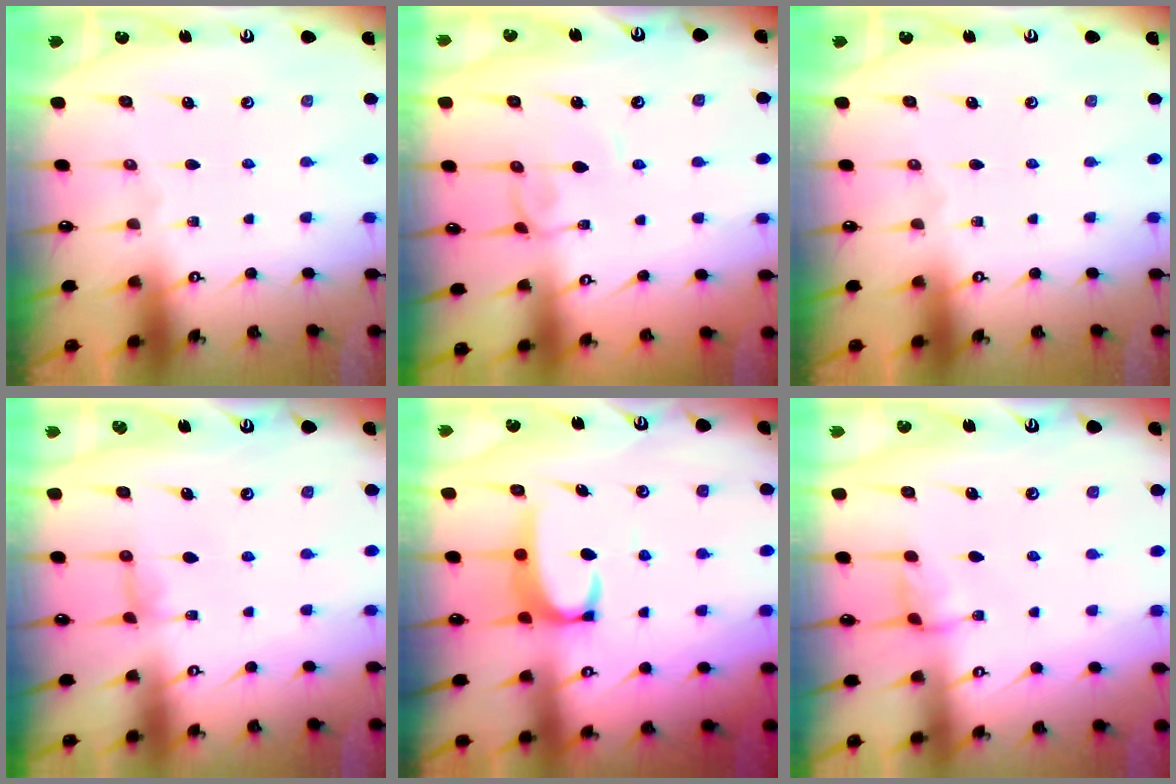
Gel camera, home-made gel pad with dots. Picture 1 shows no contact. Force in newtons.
{"total": 3.9, "press": 3.9, "slide": 0.1}
{"total": 0.0}
{"total": 1.3, "press": 1.2, "slide": 0.4}
{"total": 3.4, "press": 3.4, "slide": 0.3}
{"total": 3.1, "press": 3.1, "slide": 0.3}